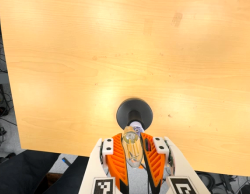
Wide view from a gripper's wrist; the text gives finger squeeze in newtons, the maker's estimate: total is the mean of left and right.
{"total": 20.9, "left": 22.1, "right": 19.7}